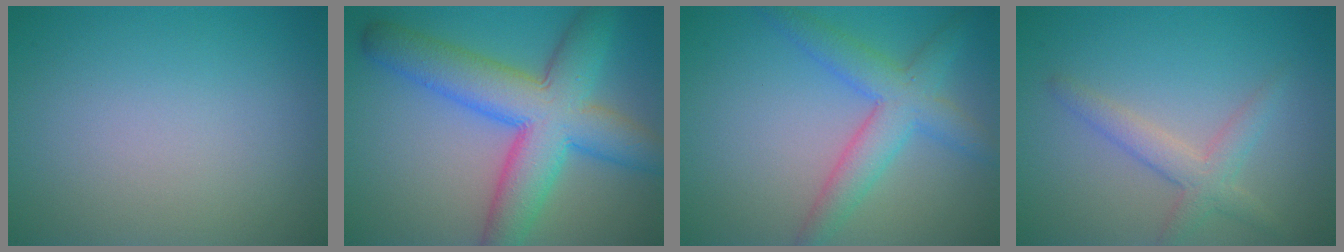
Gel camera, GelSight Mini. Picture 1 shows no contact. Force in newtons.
{"total": 9.6, "press": 9.6, "slide": 0.2}
{"total": 4.7, "press": 4.7, "slide": 0.2}
{"total": 2.8, "press": 2.8, "slide": 0.2}